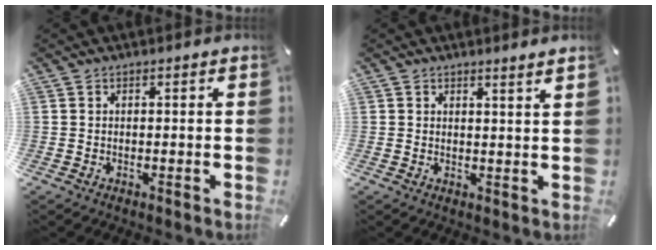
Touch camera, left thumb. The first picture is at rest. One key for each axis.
{"total": 1.6, "fx": 1.5, "fy": -0.3, "fz": 0.4, "tx": -0.008, "ty": -0.006, "tz": 0.028}